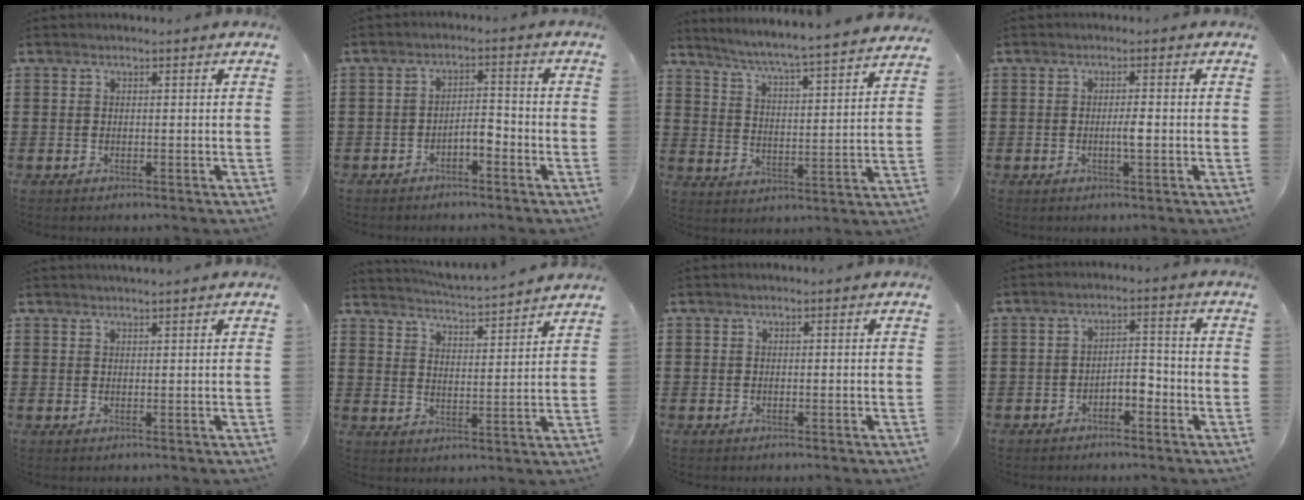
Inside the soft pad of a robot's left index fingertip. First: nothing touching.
{"total": 3.1, "force": [-2.4, 0.9, 1.8], "torque": [-0.035, 0.007, -0.049]}
{"total": 5.0, "force": [4.6, -1.1, 1.5], "torque": [-0.053, -0.048, 0.069]}
{"total": 2.2, "force": [-0.4, 0.3, 2.1], "torque": [-0.040, -0.001, -0.008]}
{"total": 1.0, "force": [1.0, -0.1, 0.2], "torque": [-0.005, -0.001, 0.020]}
{"total": 3.8, "force": [3.7, -0.6, 0.3], "torque": [-0.027, -0.034, 0.059]}
{"total": 0.0}
{"total": 3.1, "force": [-2.4, 1.2, 1.5], "torque": [-0.032, 0.008, -0.050]}